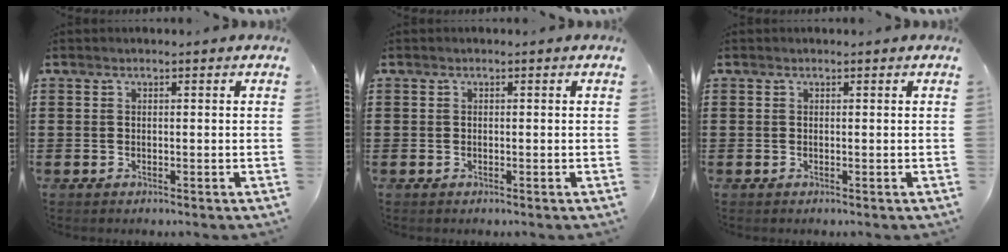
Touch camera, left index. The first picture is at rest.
{"total": 0.0}
{"total": 0.0}